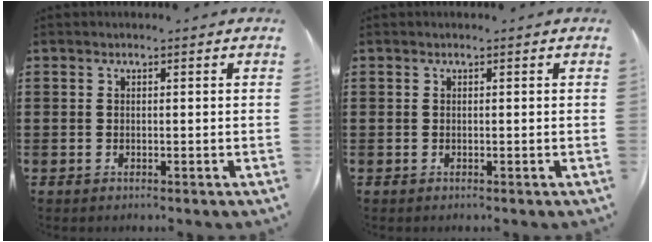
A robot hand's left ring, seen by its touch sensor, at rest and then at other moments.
{"total": 0.0}